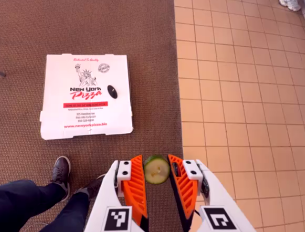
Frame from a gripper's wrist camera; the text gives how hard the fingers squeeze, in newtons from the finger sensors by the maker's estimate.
{"total": 8.3, "left": 8.0, "right": 8.5}